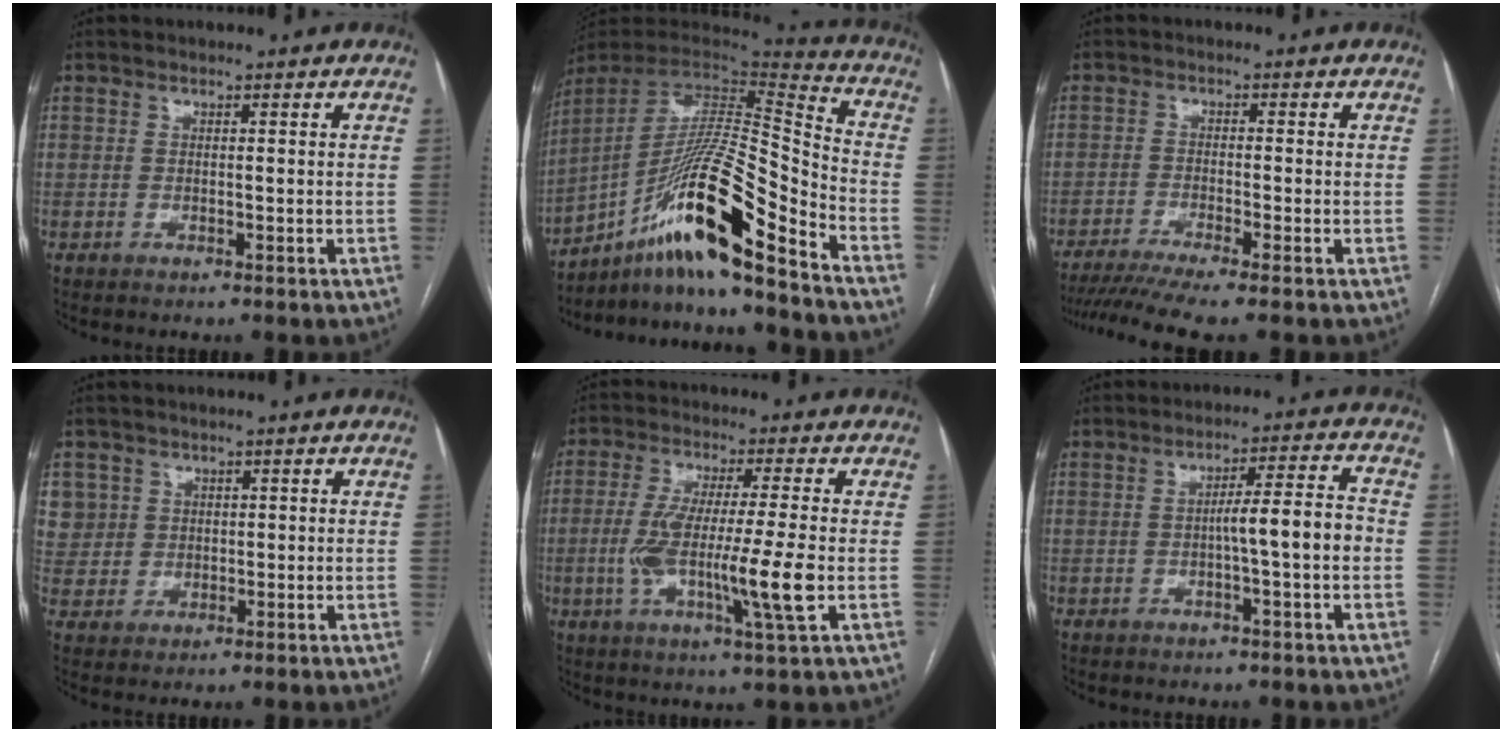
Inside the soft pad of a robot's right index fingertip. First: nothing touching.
{"total": 20.4, "force": [-13.2, 0.3, 15.5], "torque": [-0.288, 0.002, -0.240]}
{"total": 8.2, "force": [-6.7, -1.1, 4.6], "torque": [-0.069, -0.017, -0.108]}
{"total": 6.2, "force": [2.4, 5.8, 0.2], "torque": [0.001, 0.011, 0.058]}
{"total": 12.2, "force": [-2.1, 0.0, 12.0], "torque": [-0.233, -0.013, -0.043]}
{"total": 6.4, "force": [-1.1, -0.2, 6.4], "torque": [-0.095, 0.015, -0.016]}